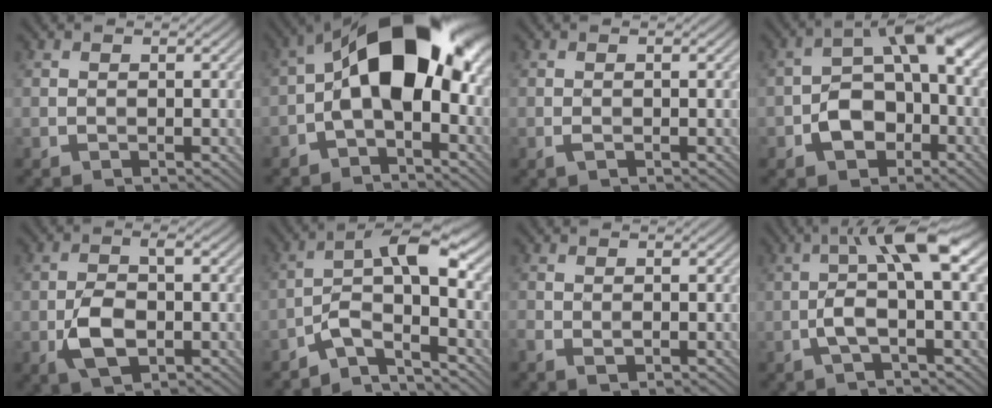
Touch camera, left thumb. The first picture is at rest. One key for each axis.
{"total": 15.5, "fx": 0.3, "fy": 8.3, "fz": 13.1, "tx": -0.197, "ty": 0.028, "tz": -0.014}
{"total": 0.9, "fx": -0.3, "fy": 0.2, "fz": 0.8, "tx": -0.018, "ty": -0.001, "tz": -0.006}
{"total": 8.0, "fx": -2.7, "fy": 5.1, "fz": 5.5, "tx": -0.087, "ty": 0.002, "tz": -0.058}
{"total": 5.7, "fx": -1.6, "fy": 2.9, "fz": 4.6, "tx": -0.100, "ty": -0.003, "tz": -0.031}
{"total": 7.1, "fx": -3.0, "fy": 1.9, "fz": 6.1, "tx": -0.104, "ty": 0.014, "tz": -0.069}
{"total": 1.6, "fx": -0.6, "fy": 0.7, "fz": 1.3, "tx": -0.031, "ty": -0.004, "tz": -0.012}
{"total": 7.1, "fx": -0.2, "fy": 1.7, "fz": 6.9, "tx": -0.128, "ty": 0.023, "tz": -0.016}